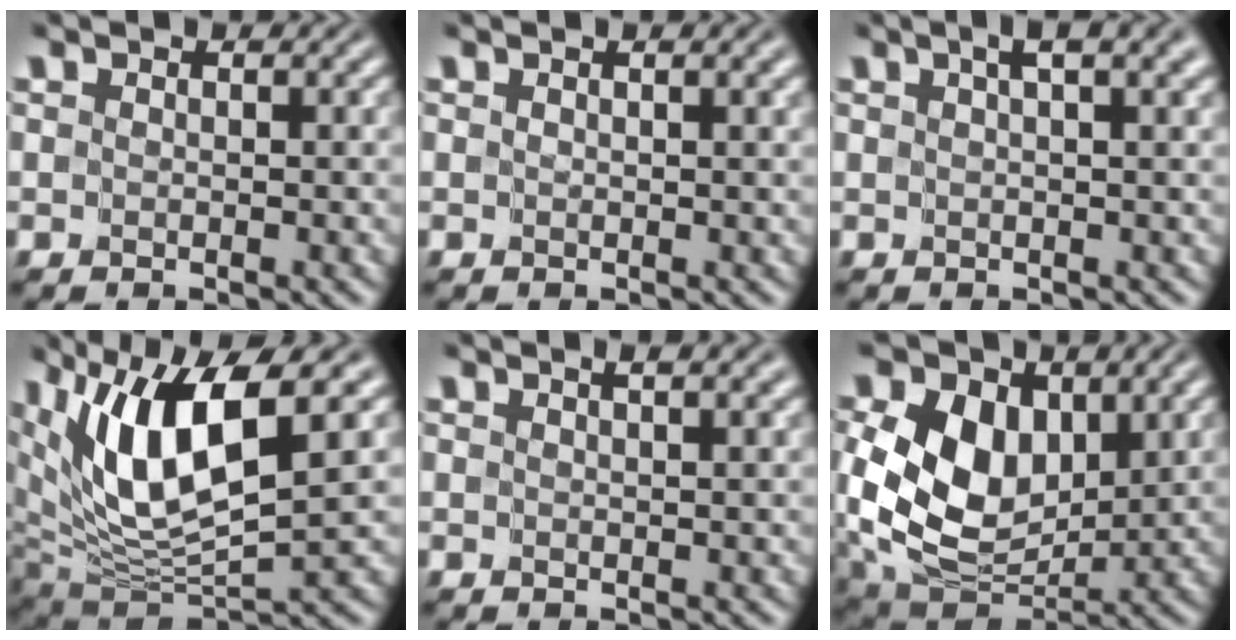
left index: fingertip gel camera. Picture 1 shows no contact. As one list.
[{"total": 2.8, "force": [1.5, 0.9, 2.2], "torque": [-0.019, 0.003, 0.010]}, {"total": 4.2, "force": [2.6, 1.1, 3.1], "torque": [-0.035, 0.007, 0.026]}, {"total": 9.4, "force": [3.3, 3.4, 8.2], "torque": [-0.151, -0.009, 0.060]}, {"total": 4.4, "force": [2.8, 1.8, 2.9], "torque": [-0.013, 0.019, 0.014]}, {"total": 11.1, "force": [2.1, 7.7, 7.6], "torque": [-0.173, -0.014, 0.041]}]